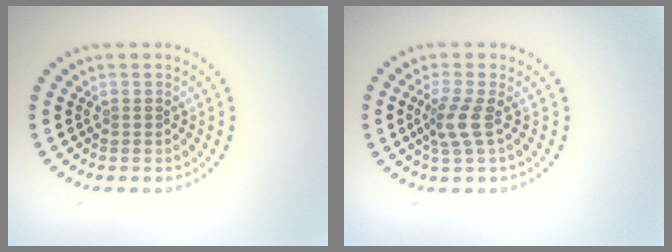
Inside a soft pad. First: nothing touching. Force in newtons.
{"total": 2.5, "press": 1.9, "slide": 1.6}